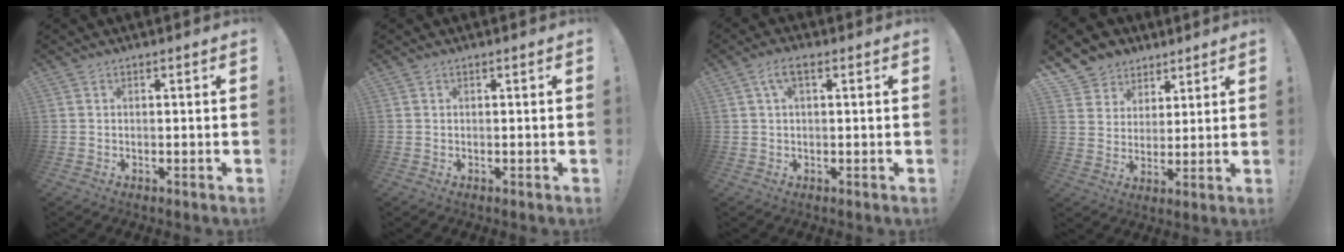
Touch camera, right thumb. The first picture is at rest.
{"total": 0.0}
{"total": 4.4, "force": [1.4, 2.0, 3.7], "torque": [-0.066, 0.005, 0.025]}
{"total": 8.3, "force": [4.9, 6.6, 0.8], "torque": [-0.022, -0.036, 0.102]}